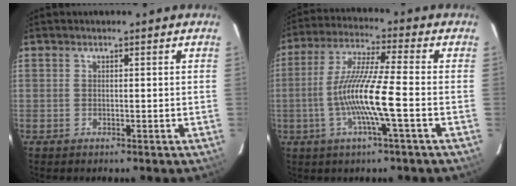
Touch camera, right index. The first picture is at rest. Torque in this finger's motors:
{"motor_torque": [1.56, 0.00, 0.88, 0.21]}